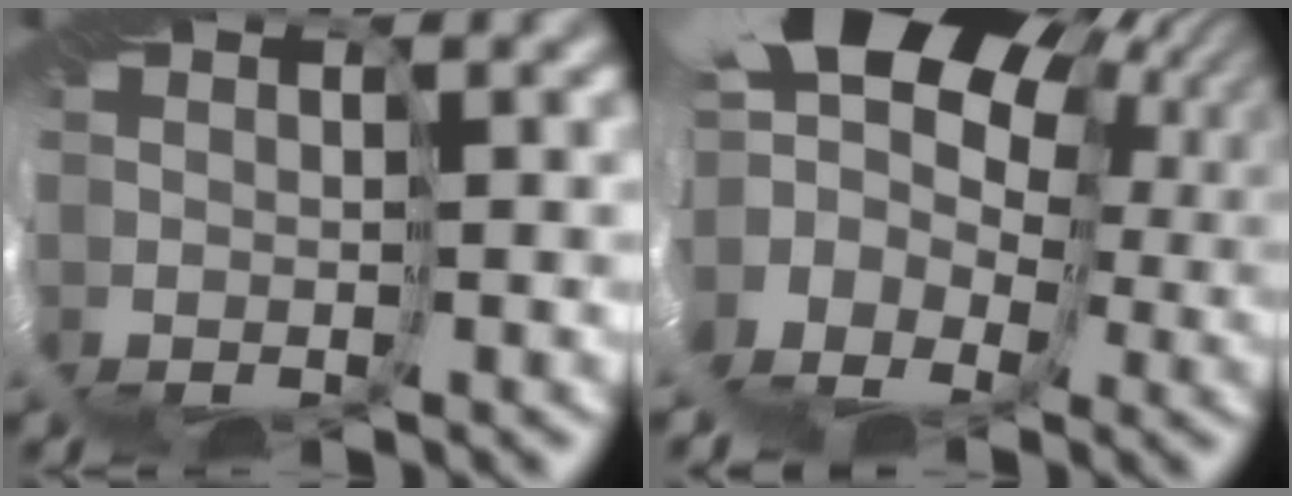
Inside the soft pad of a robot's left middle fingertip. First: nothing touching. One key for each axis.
{"total": 15.6, "fx": 5.8, "fy": 10.5, "fz": 9.9, "tx": -0.198, "ty": 0.016, "tz": 0.085}